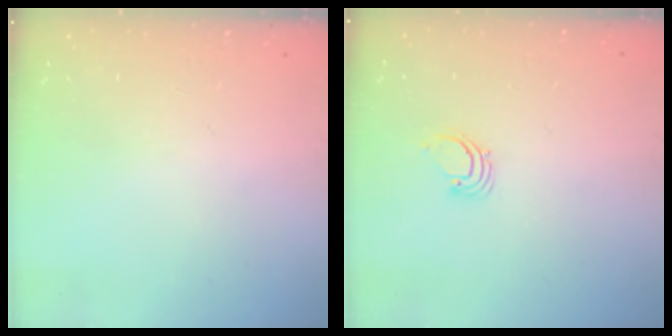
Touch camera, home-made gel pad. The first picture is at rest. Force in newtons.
{"total": 1.9, "press": 1.9, "slide": 0.1}